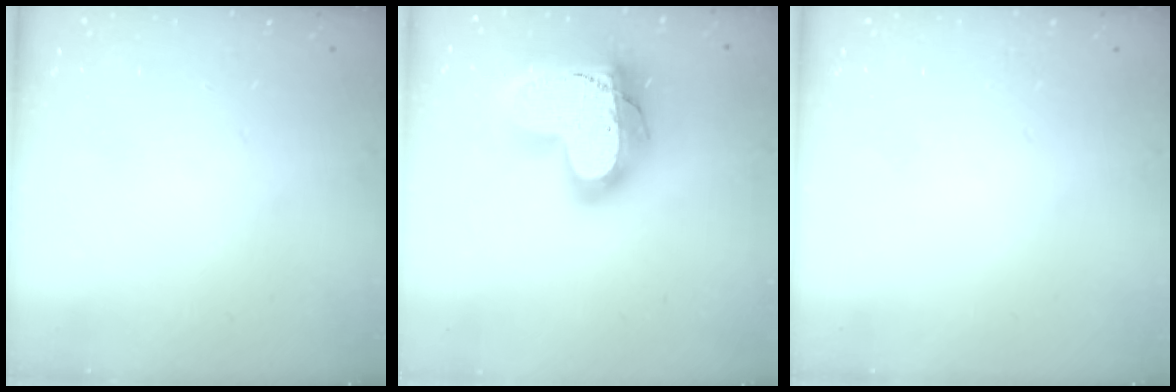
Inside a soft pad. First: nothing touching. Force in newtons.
{"total": 25.8, "press": 25.7, "slide": 1.9}
{"total": 0.0}